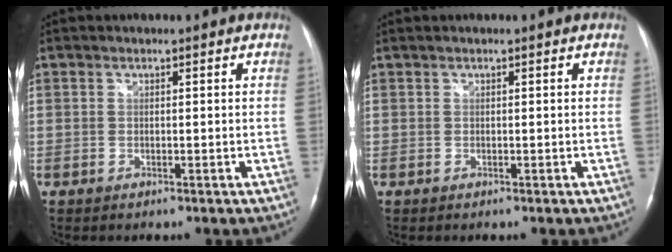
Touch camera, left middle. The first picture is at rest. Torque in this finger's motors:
{"motor_torque": [-0.22, -0.39, -0.09, -0.01]}